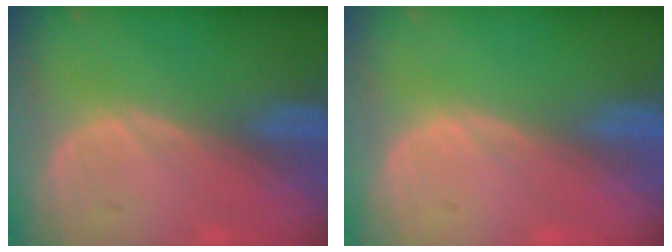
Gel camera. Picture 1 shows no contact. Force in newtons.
{"total": 0.0}